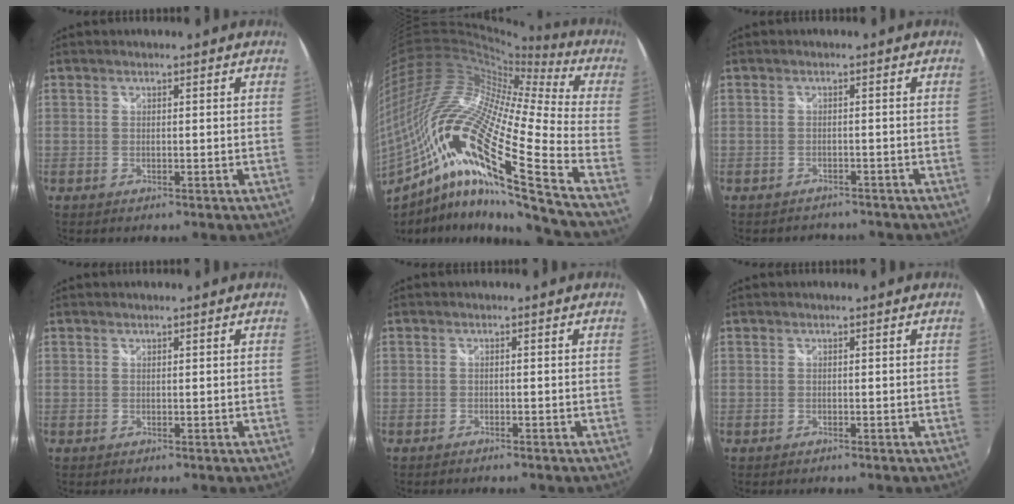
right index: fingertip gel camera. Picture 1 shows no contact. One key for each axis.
{"total": 25.1, "fx": -10.1, "fy": 2.3, "fz": 22.8, "tx": -0.364, "ty": -0.071, "tz": -0.199}
{"total": 3.7, "fx": -3.3, "fy": 1.7, "fz": 0.5, "tx": -0.018, "ty": -0.009, "tz": -0.047}
{"total": 0.0}
{"total": 1.2, "fx": -1.0, "fy": 0.3, "fz": 0.5, "tx": -0.012, "ty": -0.005, "tz": -0.018}
{"total": 0.0}